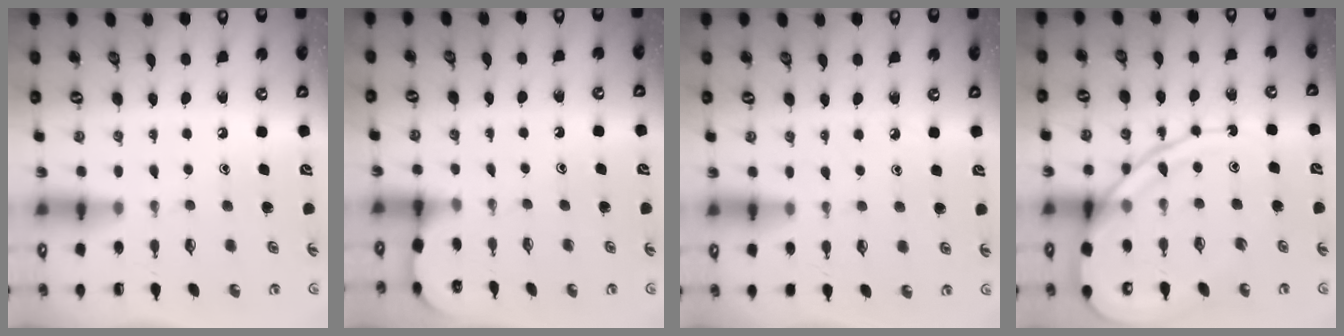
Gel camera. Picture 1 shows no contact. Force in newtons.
{"total": 2.5, "press": 2.5, "slide": 0.2}
{"total": 4.1, "press": 4.1, "slide": 0.5}
{"total": 13.0, "press": 12.9, "slide": 1.4}